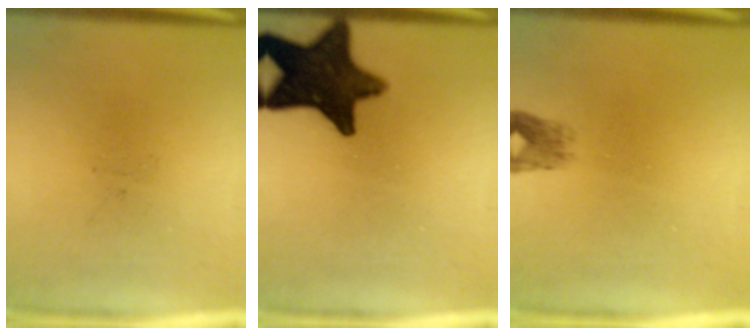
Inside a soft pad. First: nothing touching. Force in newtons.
{"total": 15.0}
{"total": 2.0}